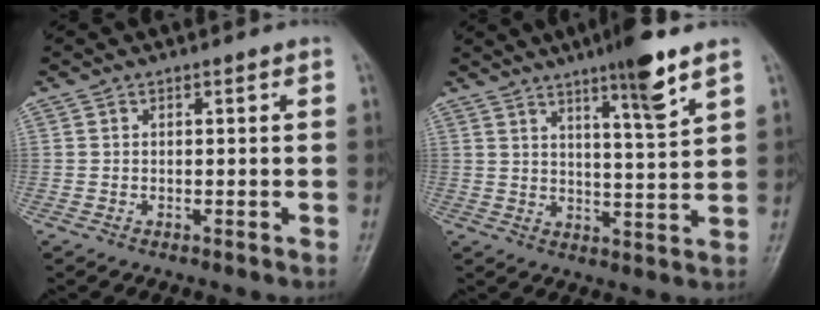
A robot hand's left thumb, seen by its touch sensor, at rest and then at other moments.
{"total": 9.6, "force": [6.1, 0.7, 7.3], "torque": [-0.111, -0.037, 0.095]}